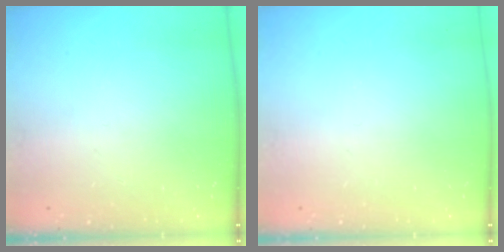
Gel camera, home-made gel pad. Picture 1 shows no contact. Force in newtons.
{"total": 0.0}